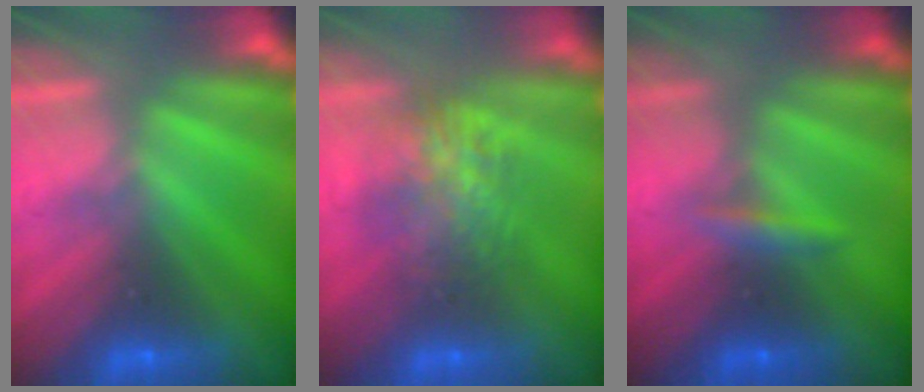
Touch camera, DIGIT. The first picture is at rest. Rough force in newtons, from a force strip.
{"total": 7.3}
{"total": 2.4}